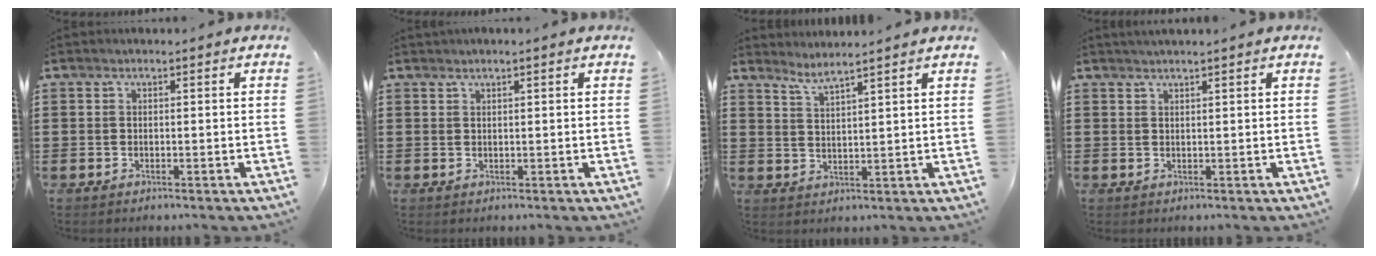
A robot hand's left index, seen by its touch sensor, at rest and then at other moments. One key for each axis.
{"total": 0.7, "fx": 0.3, "fy": -0.2, "fz": 0.6, "tx": -0.010, "ty": -0.002, "tz": 0.006}
{"total": 3.1, "fx": 2.8, "fy": -0.8, "fz": 1.0, "tx": -0.029, "ty": -0.014, "tz": 0.051}
{"total": 1.0, "fx": 0.8, "fy": -0.3, "fz": 0.6, "tx": -0.010, "ty": -0.001, "tz": 0.015}